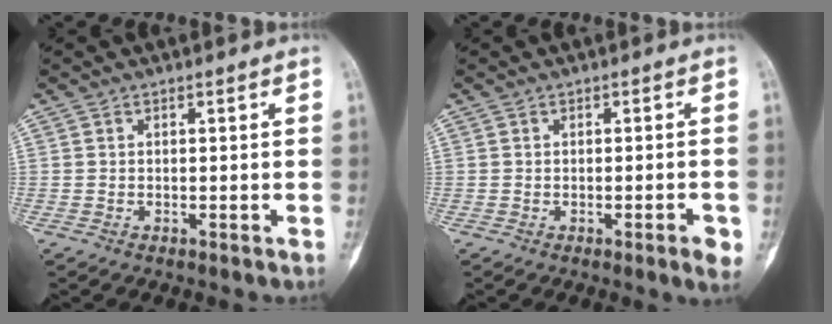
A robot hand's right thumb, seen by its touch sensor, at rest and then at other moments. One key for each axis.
{"total": 3.6, "fx": -1.6, "fy": 0.6, "fz": 3.2, "tx": -0.040, "ty": 0.005, "tz": -0.021}